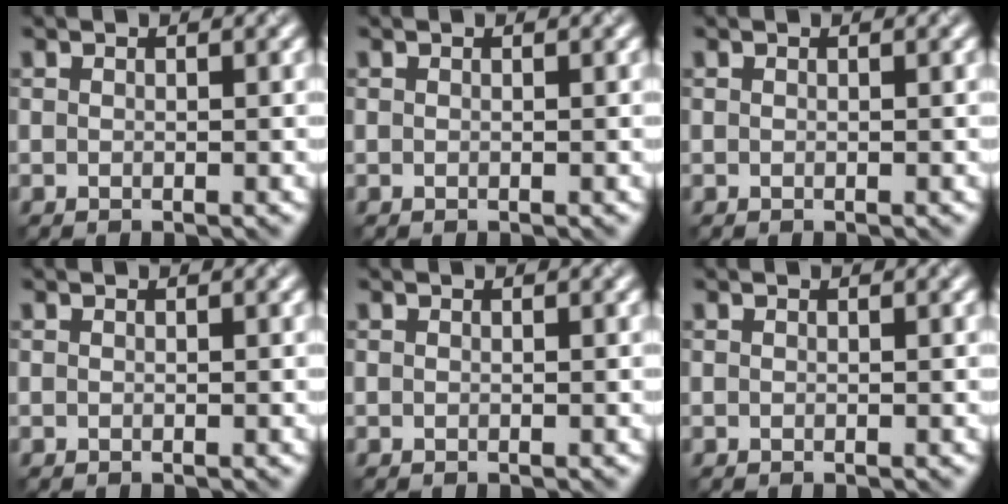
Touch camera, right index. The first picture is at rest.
{"total": 0.0}
{"total": 0.0}
{"total": 0.0}
{"total": 0.0}
{"total": 0.0}